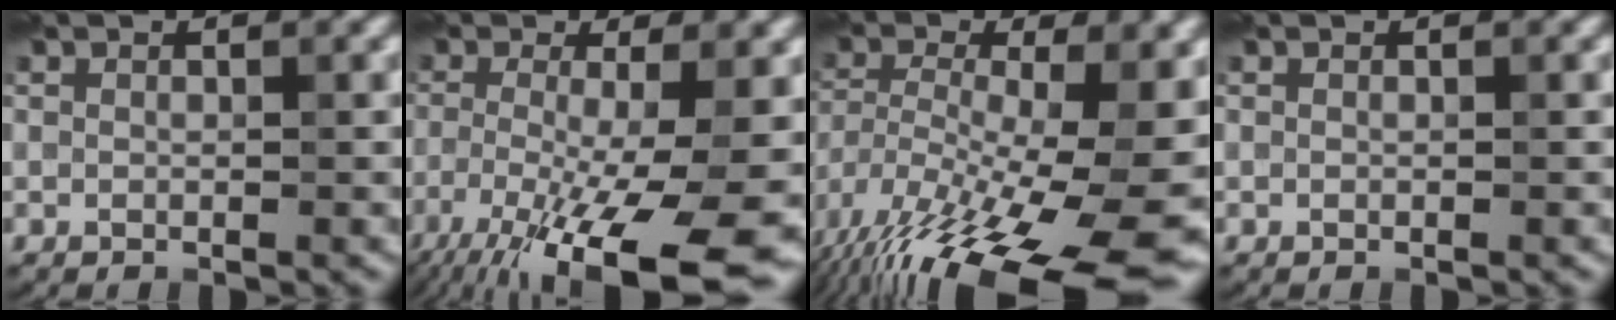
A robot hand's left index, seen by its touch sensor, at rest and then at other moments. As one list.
[{"total": 14.3, "force": [-6.7, 3.7, 12.1], "torque": [-0.203, -0.022, -0.110]}, {"total": 18.6, "force": [-8.3, 6.4, 15.4], "torque": [-0.267, -0.026, -0.123]}, {"total": 0.0}]